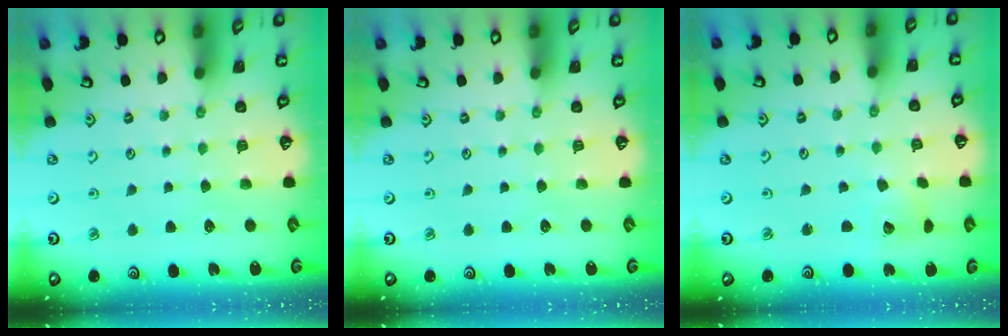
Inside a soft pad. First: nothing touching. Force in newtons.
{"total": 0.0}
{"total": 2.8, "press": 2.8, "slide": 0.3}